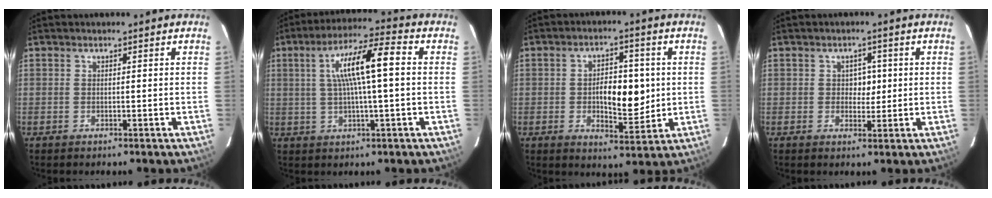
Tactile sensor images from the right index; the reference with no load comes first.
{"total": 10.8, "force": [1.5, 1.0, 10.6], "torque": [-0.192, 0.022, 0.025]}
{"total": 8.5, "force": [0.1, 3.8, 7.6], "torque": [-0.118, 0.006, 0.008]}
{"total": 2.8, "force": [0.4, 2.0, 1.9], "torque": [-0.019, 0.004, 0.006]}